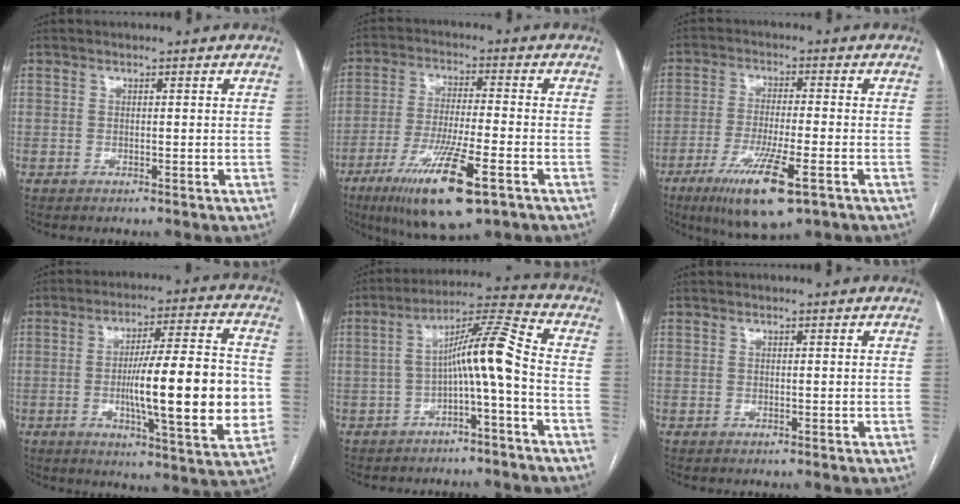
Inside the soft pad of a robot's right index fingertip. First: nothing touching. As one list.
[{"total": 14.5, "force": [-7.6, 1.9, 12.2], "torque": [-0.233, -0.035, -0.129]}, {"total": 11.6, "force": [-6.1, 1.5, 9.7], "torque": [-0.180, -0.030, -0.099]}, {"total": 18.3, "force": [-1.8, 1.9, 18.1], "torque": [-0.268, 0.003, -0.027]}, {"total": 9.1, "force": [-2.1, -0.2, 8.8], "torque": [-0.143, 0.034, -0.037]}, {"total": 0.0}]